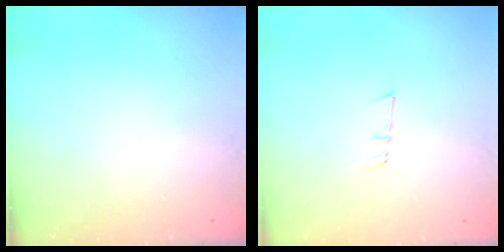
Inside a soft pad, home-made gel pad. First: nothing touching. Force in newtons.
{"total": 6.0, "press": 5.6, "slide": 2.1}